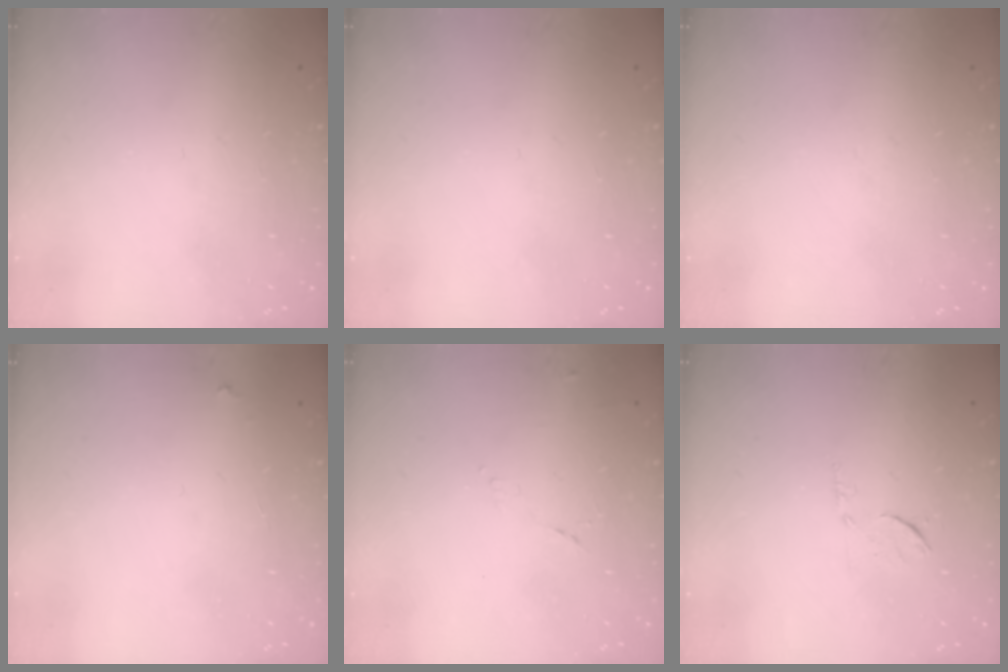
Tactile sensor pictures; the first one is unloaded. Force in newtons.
{"total": 0.0}
{"total": 0.0}
{"total": 2.2, "press": 2.2, "slide": 0.1}
{"total": 4.4, "press": 4.3, "slide": 1.0}
{"total": 6.1, "press": 6.1, "slide": 0.7}